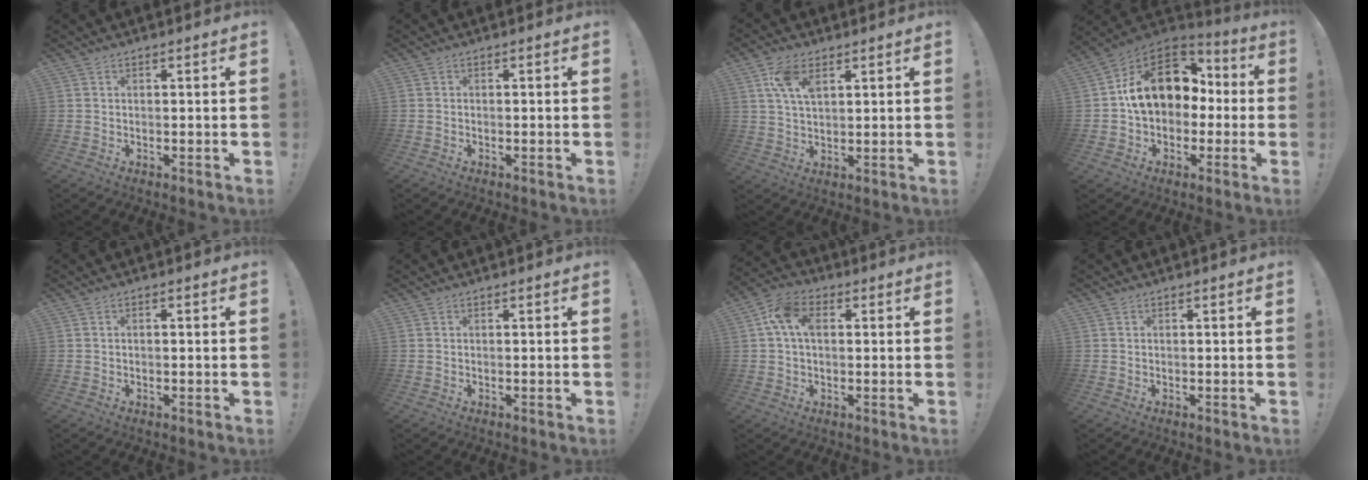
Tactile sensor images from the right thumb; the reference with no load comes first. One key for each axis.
{"total": 0.6, "fx": -0.5, "fy": 0.4, "fz": 0.0, "tx": -0.002, "ty": 0.002, "tz": -0.008}
{"total": 8.9, "fx": 4.1, "fy": 4.8, "fz": 6.3, "tx": -0.116, "ty": -0.004, "tz": 0.076}
{"total": 18.1, "fx": 4.1, "fy": 13.3, "fz": 11.6, "tx": -0.166, "ty": 0.002, "tz": 0.082}
{"total": 0.8, "fx": -0.4, "fy": 0.4, "fz": 0.6, "tx": -0.011, "ty": 0.003, "tz": -0.008}
{"total": 0.0}
{"total": 9.8, "fx": 1.9, "fy": 6.4, "fz": 7.2, "tx": -0.141, "ty": 0.012, "tz": 0.039}
{"total": 0.0}